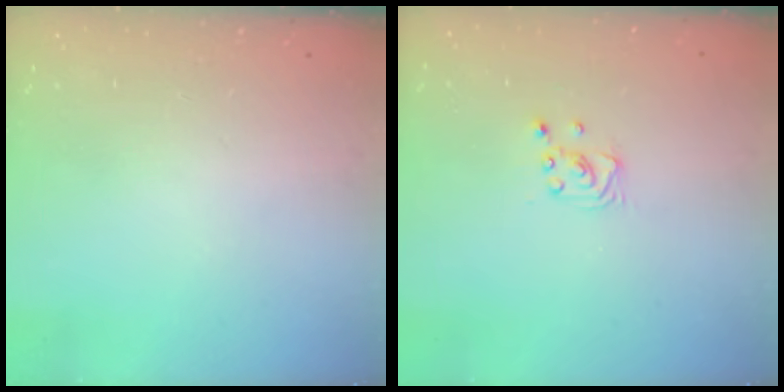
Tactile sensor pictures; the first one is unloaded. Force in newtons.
{"total": 2.2, "press": 2.2, "slide": 0.2}